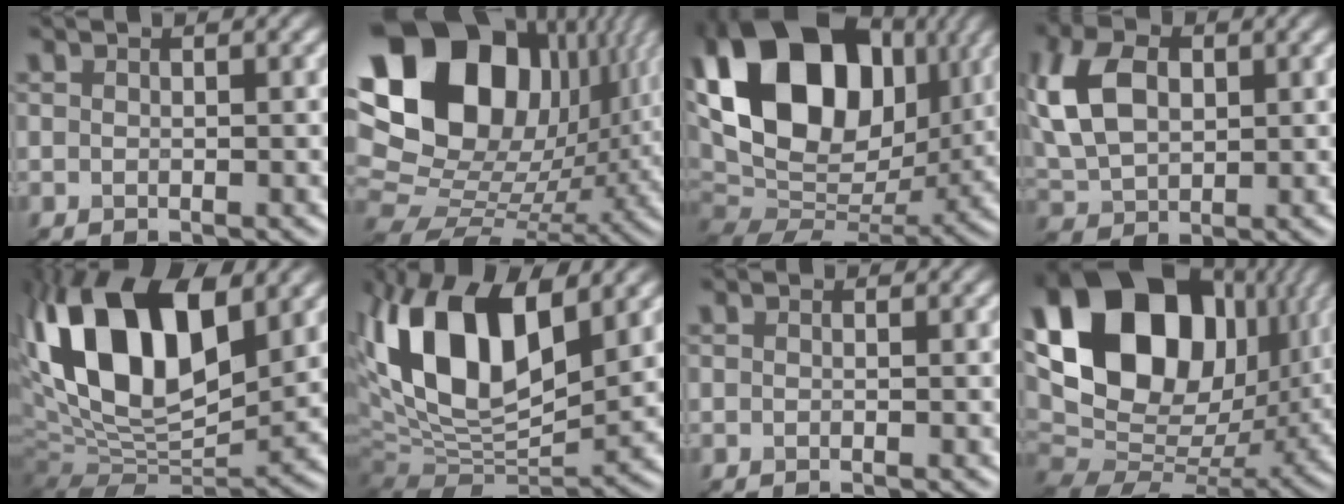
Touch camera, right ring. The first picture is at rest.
{"total": 22.7, "force": [7.7, 16.5, 13.6], "torque": [-0.324, 0.052, 0.158]}
{"total": 16.4, "force": [6.0, 11.1, 10.5], "torque": [-0.206, 0.046, 0.126]}
{"total": 6.8, "force": [2.0, 4.5, 4.7], "torque": [-0.144, 0.024, 0.060]}
{"total": 14.1, "force": [4.3, 7.5, 11.1], "torque": [-0.204, 0.026, 0.090]}
{"total": 12.6, "force": [3.8, 6.7, 10.0], "torque": [-0.187, 0.020, 0.082]}
{"total": 1.1, "force": [-0.2, 0.8, 0.7], "torque": [0.006, 0.003, -0.020]}
{"total": 18.4, "force": [6.5, 12.8, 11.5], "torque": [-0.238, 0.025, 0.154]}